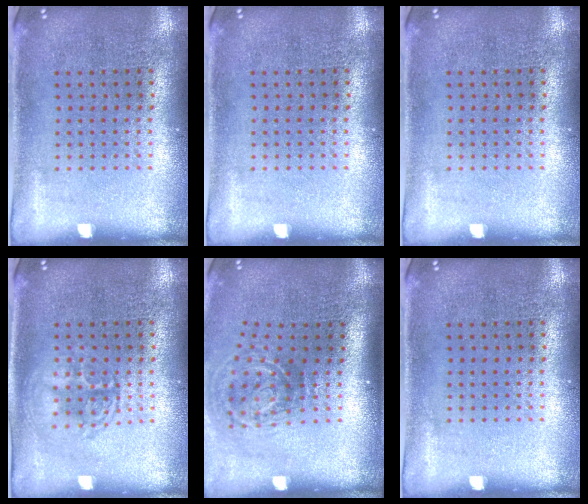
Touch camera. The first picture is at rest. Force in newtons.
{"total": 0.0}
{"total": 0.0}
{"total": 1.3, "press": 1.3, "slide": 0.2}
{"total": 2.0, "press": 1.2, "slide": 1.6}
{"total": 0.0}